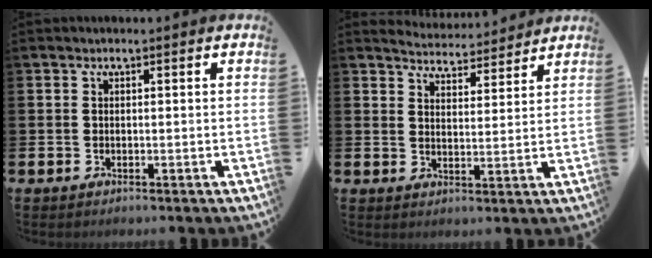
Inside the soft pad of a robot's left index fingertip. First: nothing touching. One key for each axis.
{"total": 4.5, "fx": 4.5, "fy": 0.5, "fz": -0.3, "tx": -0.002, "ty": -0.036, "tz": 0.076}